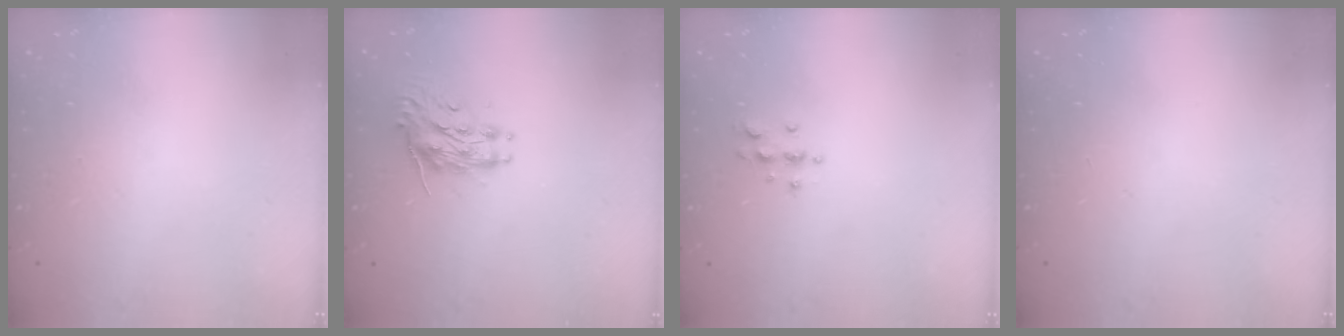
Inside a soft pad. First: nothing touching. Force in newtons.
{"total": 9.2, "press": 9.2, "slide": 0.2}
{"total": 4.0, "press": 3.9, "slide": 0.5}
{"total": 0.0}